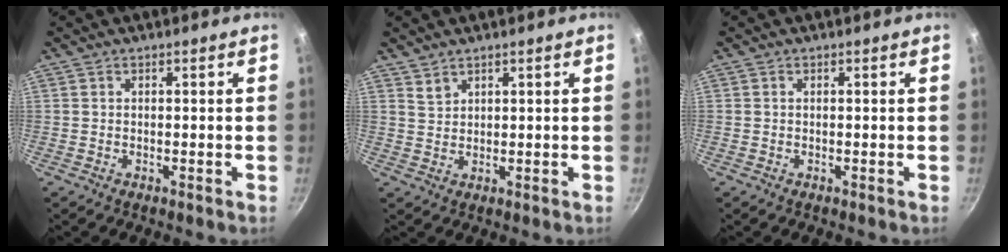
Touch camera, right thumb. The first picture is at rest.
{"total": 2.0, "force": [1.7, 1.0, 0.5], "torque": [-0.004, -0.005, 0.037]}
{"total": 0.0}